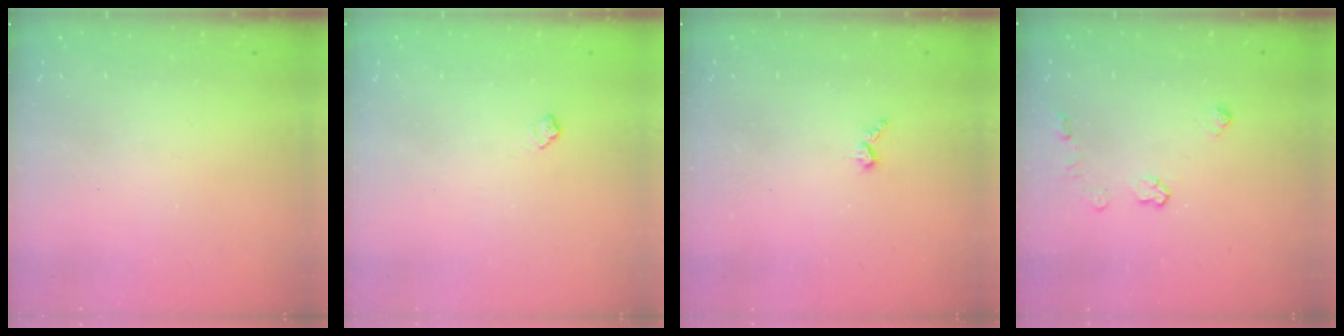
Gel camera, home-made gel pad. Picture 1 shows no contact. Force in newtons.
{"total": 5.1, "press": 5.0, "slide": 0.6}
{"total": 4.0, "press": 3.9, "slide": 0.5}
{"total": 4.8, "press": 4.8, "slide": 0.6}